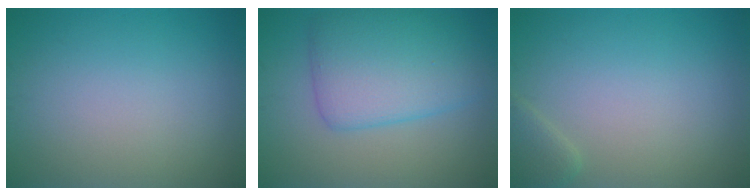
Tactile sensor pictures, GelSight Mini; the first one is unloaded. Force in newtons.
{"total": 6.0, "press": 6.0, "slide": 0.1}
{"total": 1.6, "press": 1.6, "slide": 0.1}